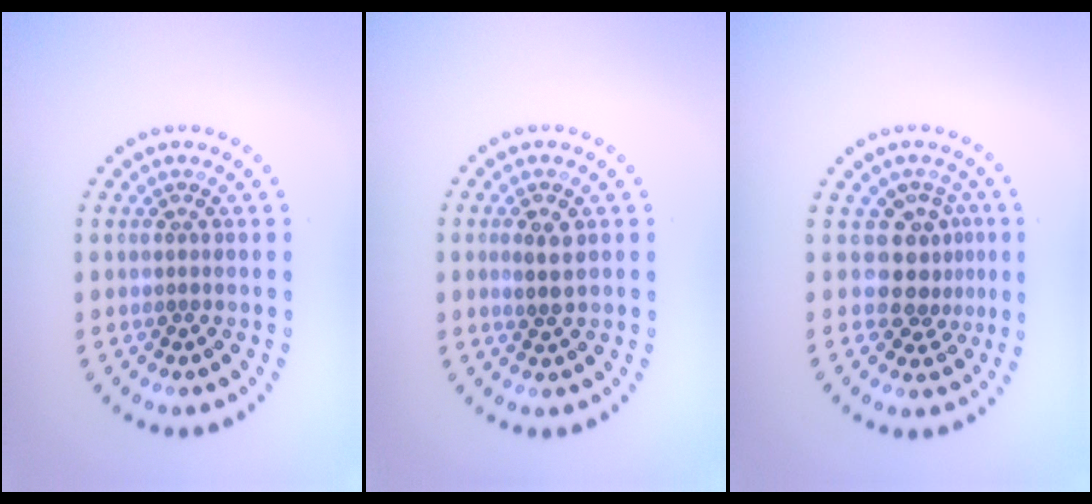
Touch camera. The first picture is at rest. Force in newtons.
{"total": 1.9, "press": 1.9, "slide": 0.5}
{"total": 3.2, "press": 2.4, "slide": 2.1}